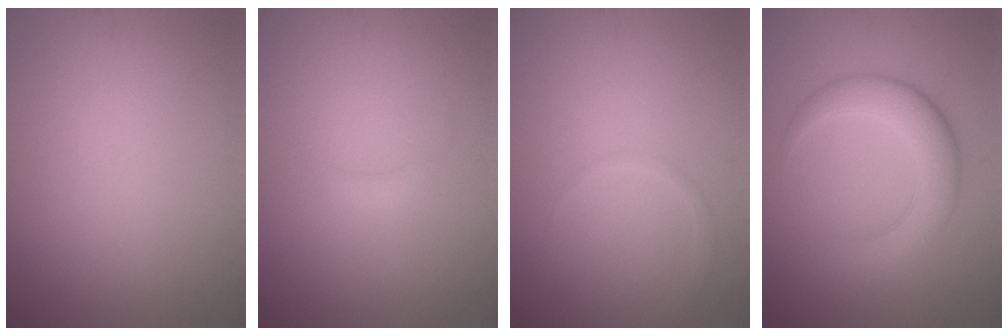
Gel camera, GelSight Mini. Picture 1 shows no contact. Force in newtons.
{"total": 0.8, "press": 0.8, "slide": 0.0}
{"total": 0.7, "press": 0.7, "slide": 0.1}
{"total": 4.1, "press": 4.1, "slide": 0.1}